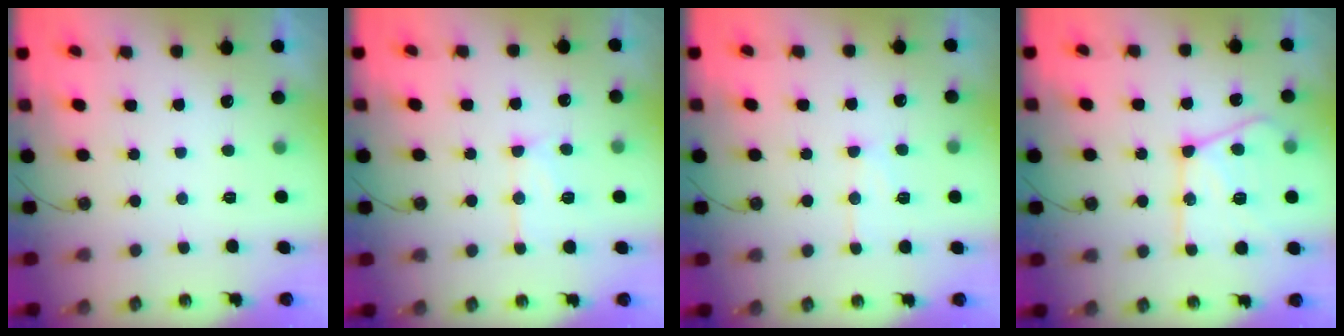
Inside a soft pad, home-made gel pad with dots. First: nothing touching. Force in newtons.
{"total": 11.1, "press": 11.1, "slide": 1.0}
{"total": 9.8, "press": 9.7, "slide": 0.9}
{"total": 19.3, "press": 19.1, "slide": 2.0}